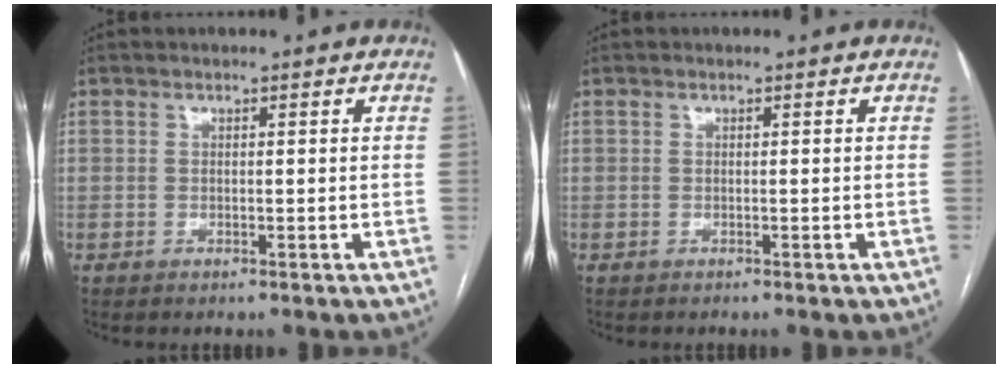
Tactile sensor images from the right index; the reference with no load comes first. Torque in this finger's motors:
{"motor_torque": [0.06, 0.02, -0.04, 0.01]}